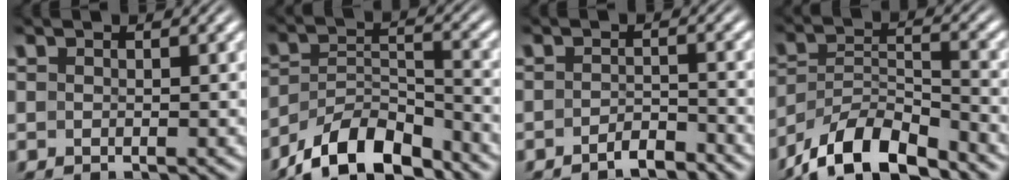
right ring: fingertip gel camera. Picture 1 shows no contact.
{"total": 8.1, "force": [-6.3, 3.6, 3.6], "torque": [-0.051, -0.013, -0.098]}
{"total": 2.5, "force": [-2.5, 0.0, 0.6], "torque": [-0.003, -0.001, -0.045]}
{"total": 7.8, "force": [-5.7, 3.7, 3.9], "torque": [-0.066, -0.018, -0.088]}